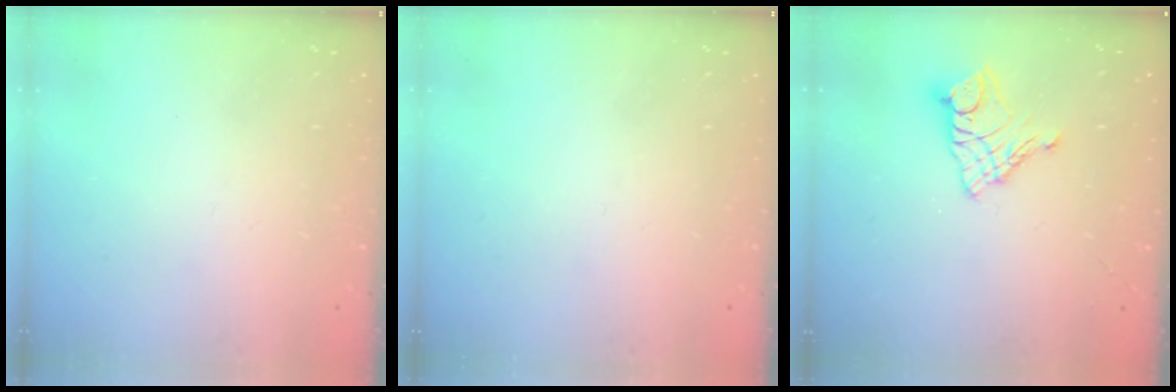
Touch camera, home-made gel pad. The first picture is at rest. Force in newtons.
{"total": 0.0}
{"total": 9.2, "press": 9.2, "slide": 0.5}